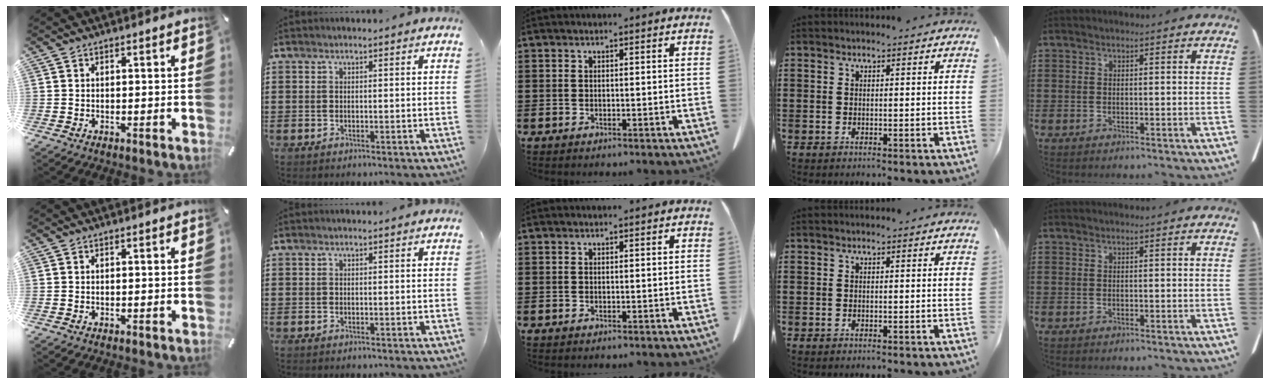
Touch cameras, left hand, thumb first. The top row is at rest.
{}